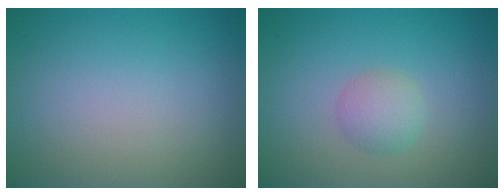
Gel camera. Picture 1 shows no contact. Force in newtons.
{"total": 2.0, "press": 2.0, "slide": 0.0}